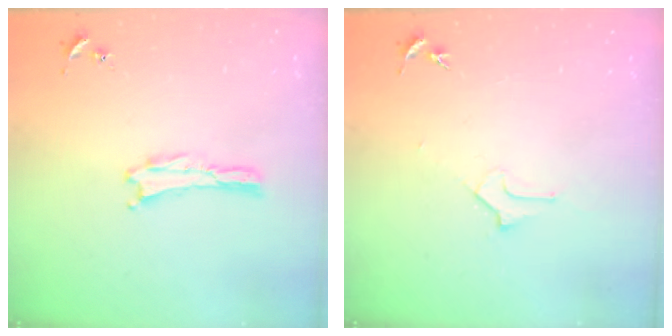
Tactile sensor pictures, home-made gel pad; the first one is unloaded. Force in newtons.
{"total": 1.6, "press": 1.6, "slide": 0.1}